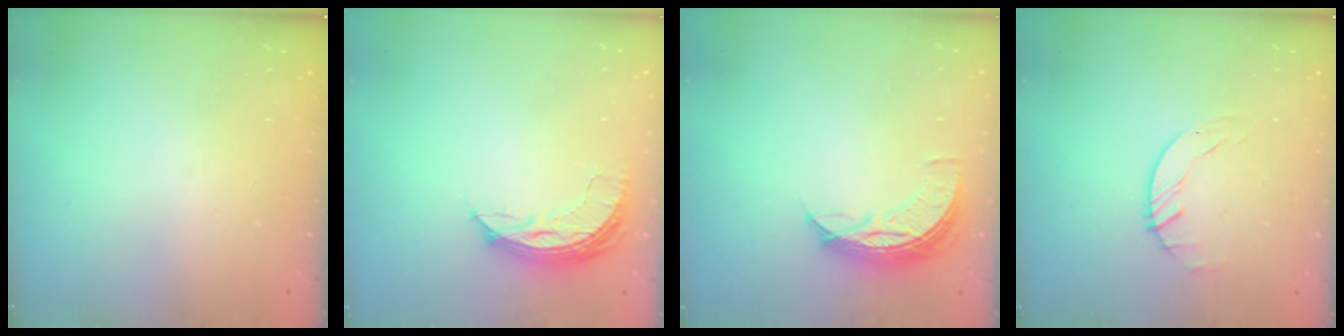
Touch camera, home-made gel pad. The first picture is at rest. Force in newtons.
{"total": 6.7, "press": 6.7, "slide": 0.4}
{"total": 7.9, "press": 7.9, "slide": 0.4}
{"total": 0.6, "press": 0.6, "slide": 0.1}